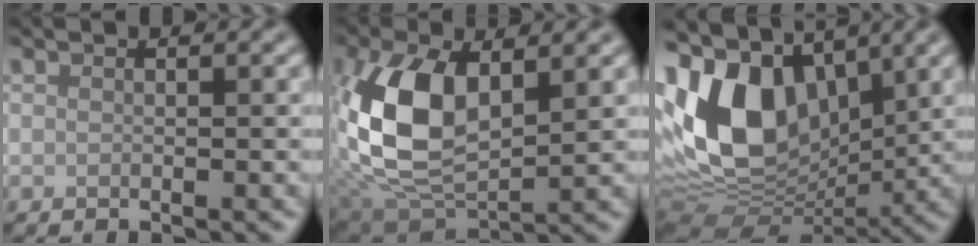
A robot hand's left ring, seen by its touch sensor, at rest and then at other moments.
{"total": 10.8, "force": [0.3, 6.0, 9.0], "torque": [-0.209, -0.007, 0.001]}
{"total": 12.7, "force": [1.8, 8.7, 9.1], "torque": [-0.186, -0.002, 0.021]}